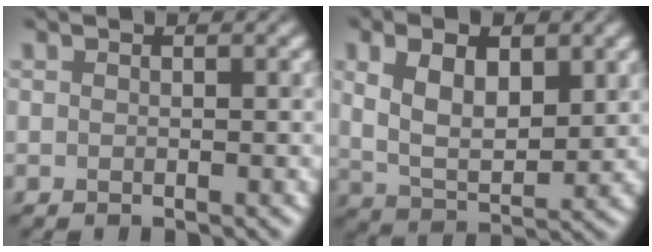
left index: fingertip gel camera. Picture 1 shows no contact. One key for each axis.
{"total": 6.7, "fx": 2.0, "fy": 3.4, "fz": 5.4, "tx": -0.100, "ty": -0.001, "tz": 0.038}